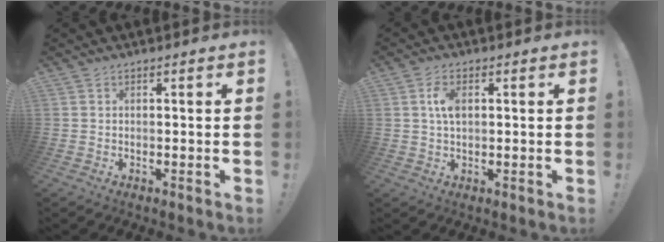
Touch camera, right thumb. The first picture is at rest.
{"total": 5.1, "force": [1.0, 2.7, 4.2], "torque": [-0.075, -0.001, 0.013]}